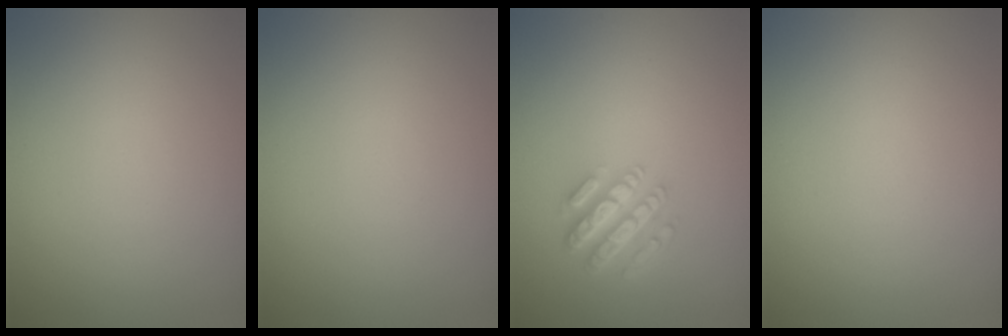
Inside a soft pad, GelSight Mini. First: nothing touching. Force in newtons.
{"total": 0.0}
{"total": 4.4, "press": 3.2, "slide": 3.0}
{"total": 0.0}